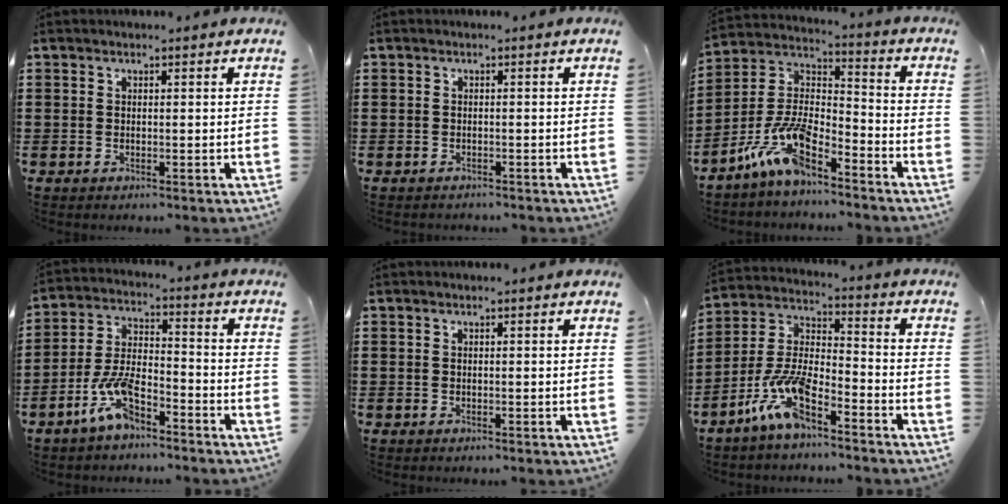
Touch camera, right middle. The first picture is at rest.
{"total": 0.8, "force": [-0.7, 0.3, -0.2], "torque": [0.001, 0.003, -0.016]}
{"total": 11.0, "force": [-8.0, 3.2, 6.8], "torque": [-0.156, 0.010, -0.160]}
{"total": 8.2, "force": [-5.3, 3.0, 5.4], "torque": [-0.128, 0.000, -0.102]}
{"total": 0.0}
{"total": 9.8, "force": [-6.9, 2.6, 6.5], "torque": [-0.157, -0.002, -0.137]}